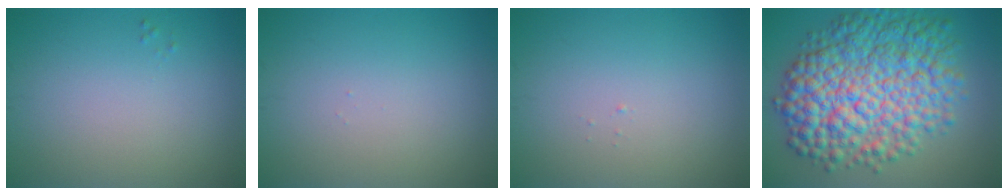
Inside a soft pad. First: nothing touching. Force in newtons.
{"total": 0.0}
{"total": 0.0}
{"total": 12.0, "press": 12.0, "slide": 0.1}